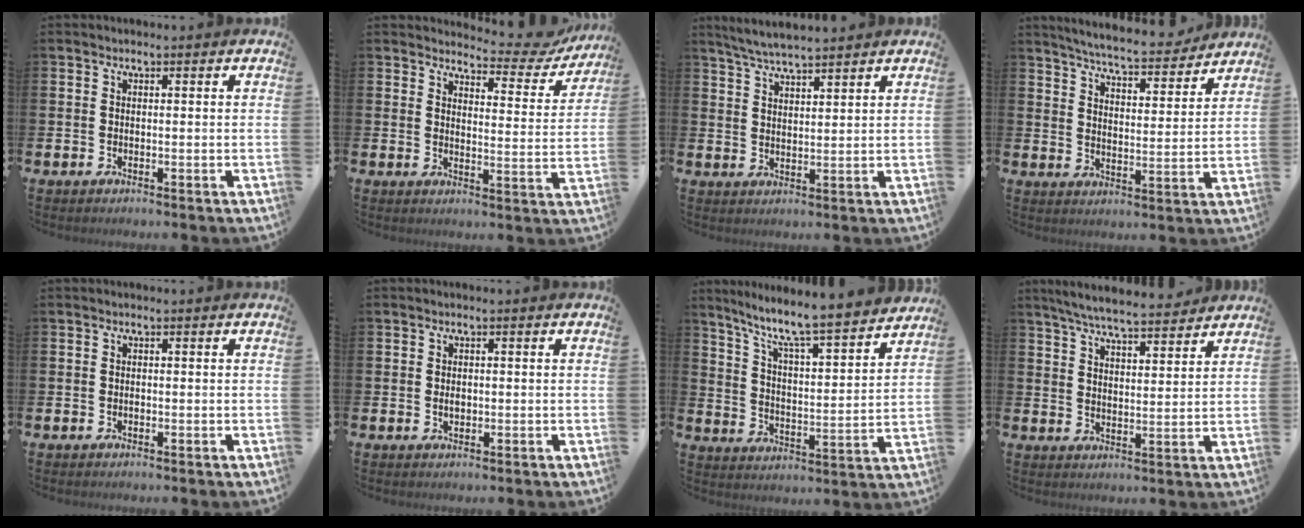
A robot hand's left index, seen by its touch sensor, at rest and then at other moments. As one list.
[{"total": 4.2, "force": [3.8, 1.4, 0.9], "torque": [-0.014, -0.035, 0.056]}, {"total": 4.7, "force": [4.5, 0.1, 1.2], "torque": [-0.039, -0.014, 0.081]}, {"total": 6.4, "force": [6.1, 0.5, 1.7], "torque": [-0.049, -0.044, 0.103]}, {"total": 0.0}, {"total": 1.2, "force": [0.0, 0.8, 0.9], "torque": [-0.008, 0.002, -0.004]}, {"total": 8.4, "force": [7.8, 0.4, 3.3], "torque": [-0.094, -0.064, 0.127]}, {"total": 6.4, "force": [6.1, 0.4, 1.8], "torque": [-0.047, -0.034, 0.106]}]